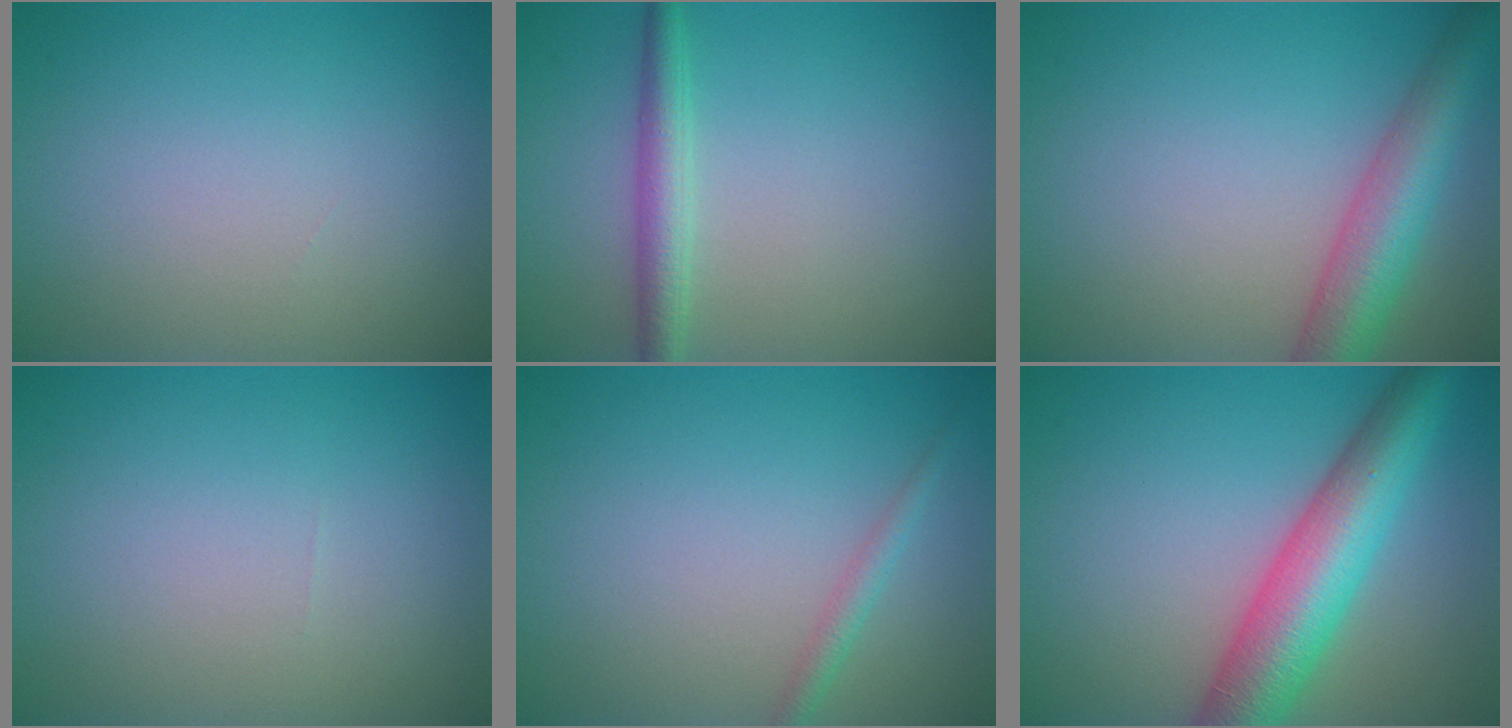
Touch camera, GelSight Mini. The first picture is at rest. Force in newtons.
{"total": 2.7, "press": 2.7, "slide": 0.0}
{"total": 6.0, "press": 6.0, "slide": 0.2}
{"total": 0.0}
{"total": 1.4, "press": 1.4, "slide": 0.0}
{"total": 8.2, "press": 8.2, "slide": 0.2}